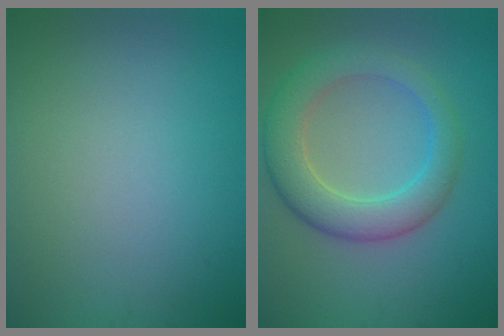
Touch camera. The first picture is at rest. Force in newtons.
{"total": 5.8, "press": 5.8, "slide": 0.3}